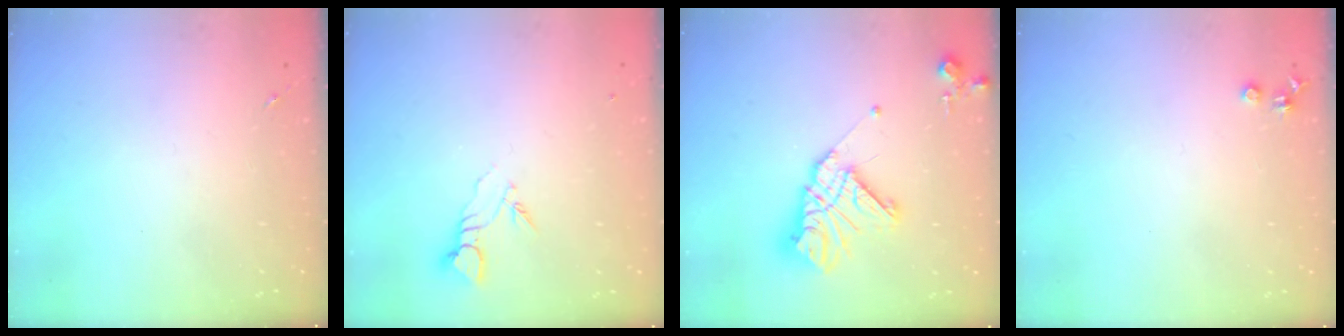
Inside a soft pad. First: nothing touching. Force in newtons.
{"total": 3.7, "press": 3.7, "slide": 0.4}
{"total": 14.7, "press": 14.6, "slide": 1.4}
{"total": 3.6, "press": 3.5, "slide": 0.5}